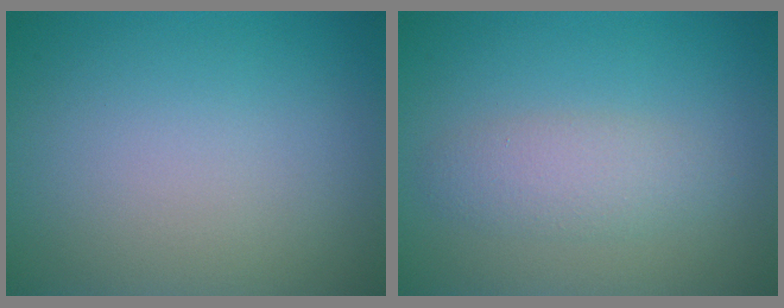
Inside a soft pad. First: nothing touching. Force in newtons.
{"total": 2.6, "press": 2.6, "slide": 0.0}